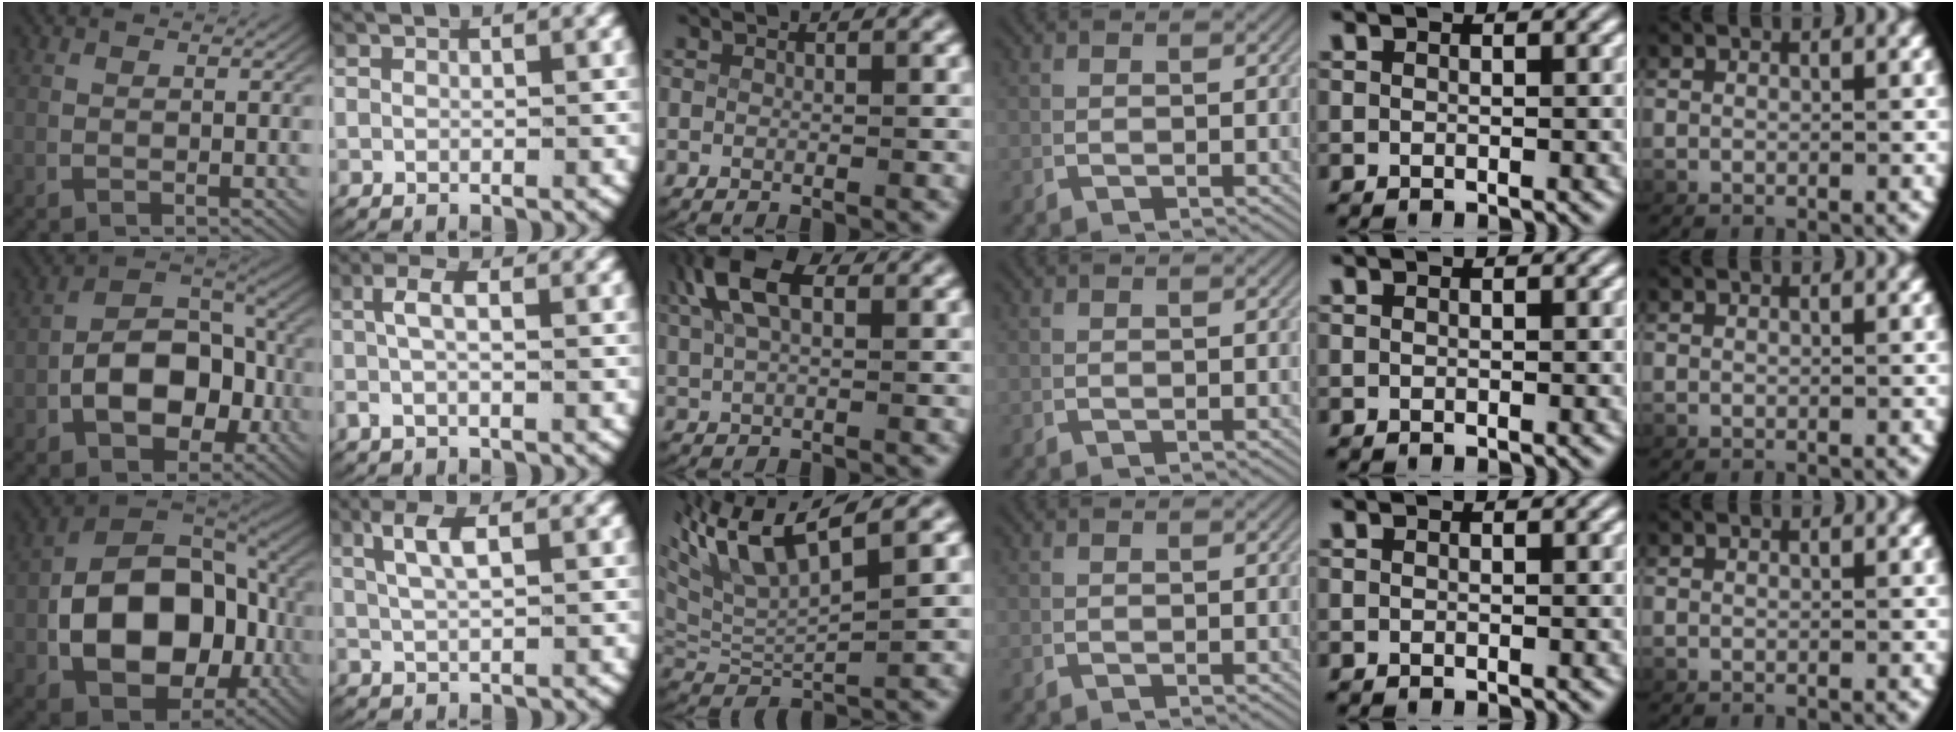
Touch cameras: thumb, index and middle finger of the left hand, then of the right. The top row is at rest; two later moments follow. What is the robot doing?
{"motion": "lift_and_place", "object": "photo album"}